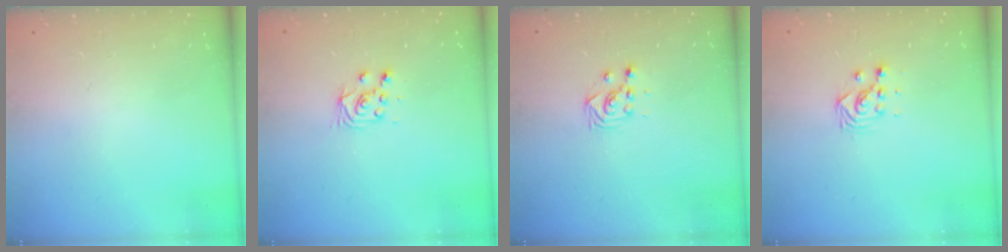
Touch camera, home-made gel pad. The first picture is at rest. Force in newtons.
{"total": 6.1, "press": 6.1, "slide": 0.5}
{"total": 2.7, "press": 2.7, "slide": 0.3}
{"total": 3.5, "press": 3.5, "slide": 0.2}